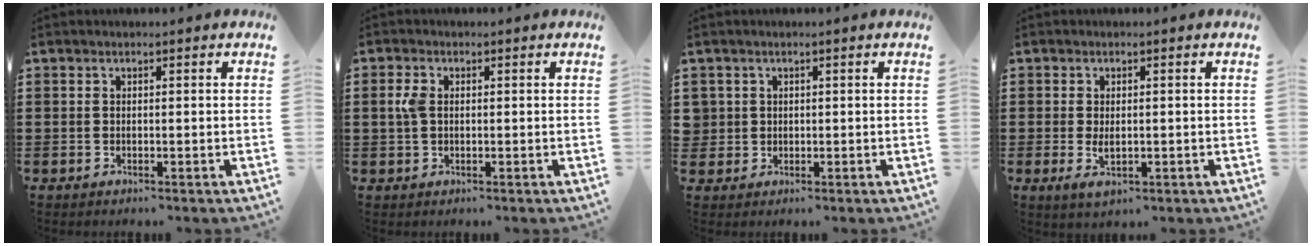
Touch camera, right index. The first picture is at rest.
{"total": 2.7, "force": [0.4, 1.7, 2.1], "torque": [-0.061, 0.003, 0.001]}
{"total": 1.7, "force": [0.2, 1.7, 0.1], "torque": [-0.010, 0.008, 0.002]}
{"total": 2.6, "force": [-0.2, 1.2, 2.3], "torque": [-0.054, -0.003, -0.005]}